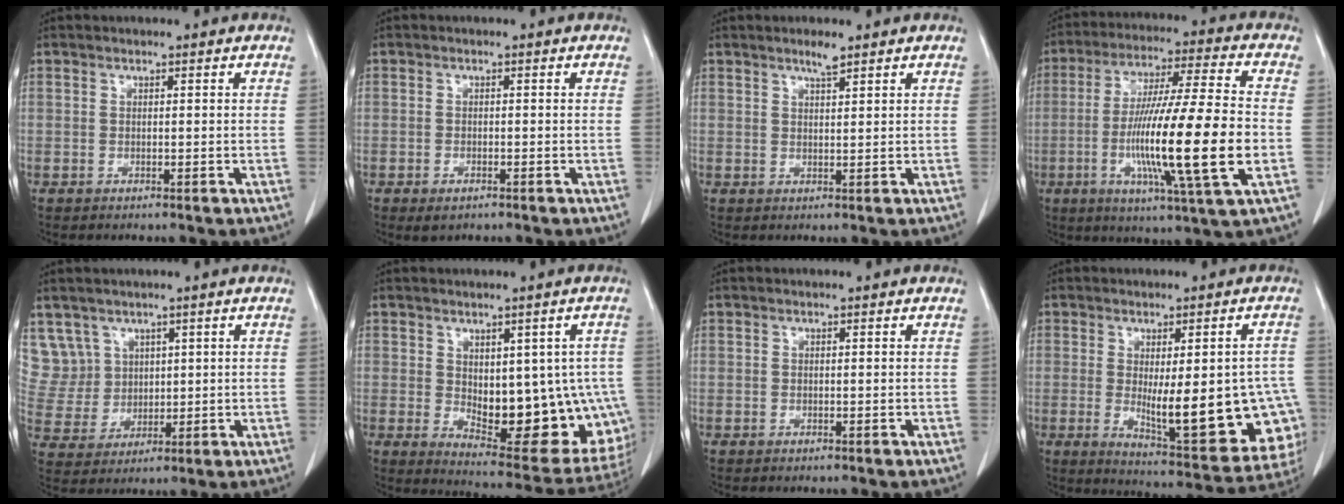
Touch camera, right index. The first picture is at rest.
{"total": 2.1, "force": [-1.3, 0.9, 1.4], "torque": [-0.024, -0.002, -0.014]}
{"total": 2.0, "force": [1.6, 0.1, 1.3], "torque": [-0.026, 0.000, 0.030]}
{"total": 19.3, "force": [-3.7, 0.1, 19.0], "torque": [-0.342, -0.016, -0.066]}
{"total": 7.9, "force": [4.5, 6.5, -0.2], "torque": [0.000, 0.018, 0.106]}
{"total": 16.7, "force": [-1.8, 7.9, 14.6], "torque": [-0.146, 0.003, 0.004]}
{"total": 0.0}
{"total": 18.9, "force": [-3.1, 5.7, 17.8], "torque": [-0.155, -0.003, -0.014]}